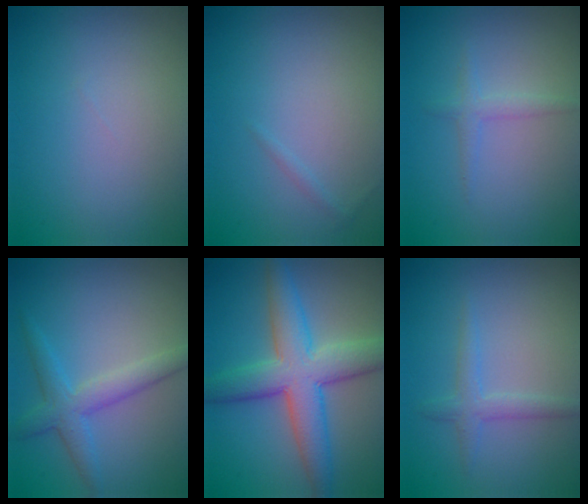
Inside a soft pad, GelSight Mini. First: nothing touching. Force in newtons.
{"total": 0.5, "press": 0.5, "slide": 0.0}
{"total": 1.3, "press": 1.3, "slide": 0.0}
{"total": 3.4, "press": 3.4, "slide": 0.1}
{"total": 7.5, "press": 7.5, "slide": 0.6}
{"total": 1.9, "press": 1.9, "slide": 0.1}